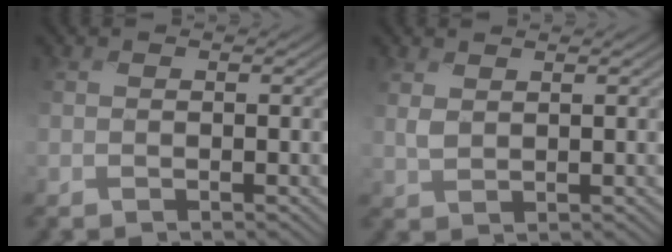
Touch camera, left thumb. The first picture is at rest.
{"total": 1.7, "force": [1.1, 0.7, 0.9], "torque": [-0.029, -0.001, 0.027]}